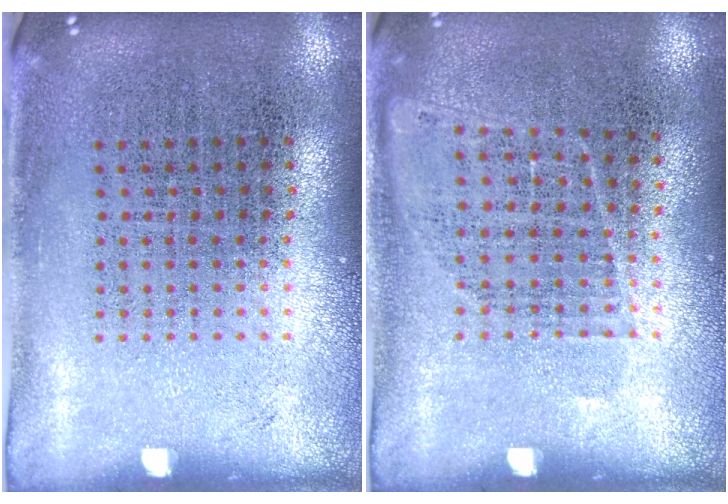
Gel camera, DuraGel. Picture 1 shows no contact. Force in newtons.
{"total": 0.9, "press": 0.7, "slide": 0.4}